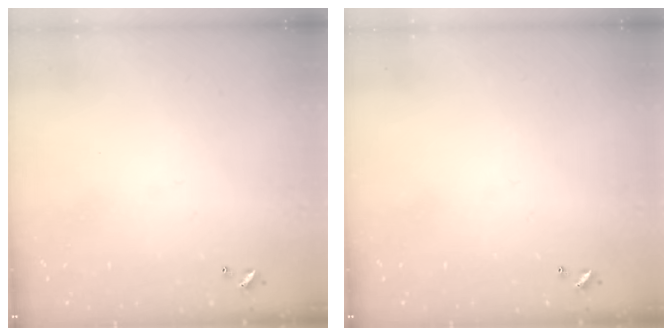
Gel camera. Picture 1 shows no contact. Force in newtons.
{"total": 0.0}